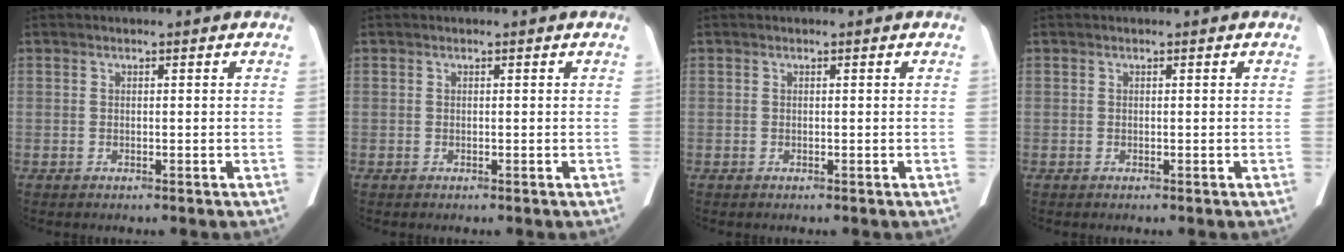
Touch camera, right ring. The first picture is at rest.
{"total": 0.0}
{"total": 0.0}
{"total": 0.0}